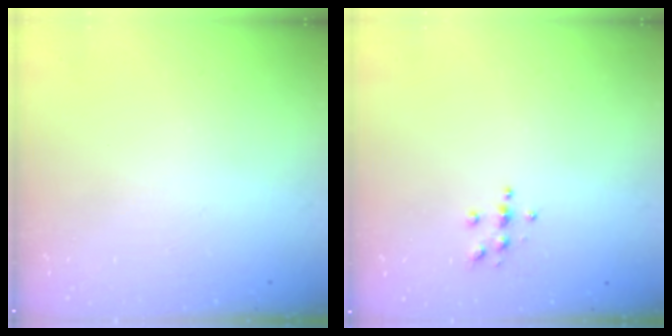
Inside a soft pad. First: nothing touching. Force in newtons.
{"total": 3.8, "press": 3.8, "slide": 0.4}